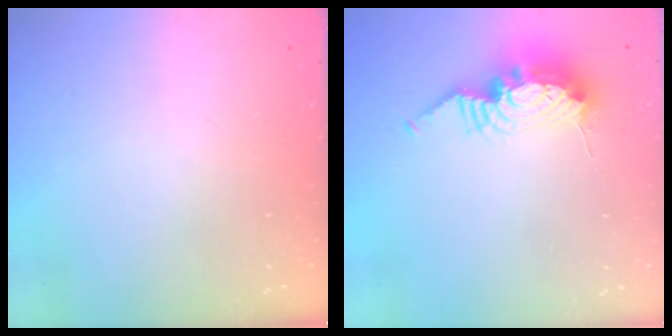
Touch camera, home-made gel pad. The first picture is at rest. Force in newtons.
{"total": 11.8, "press": 11.7, "slide": 0.9}